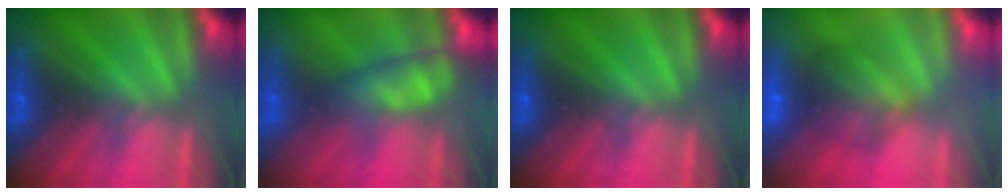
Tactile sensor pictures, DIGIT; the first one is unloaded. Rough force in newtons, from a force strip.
{"total": 4.8}
{"total": 0.0}
{"total": 7.6}